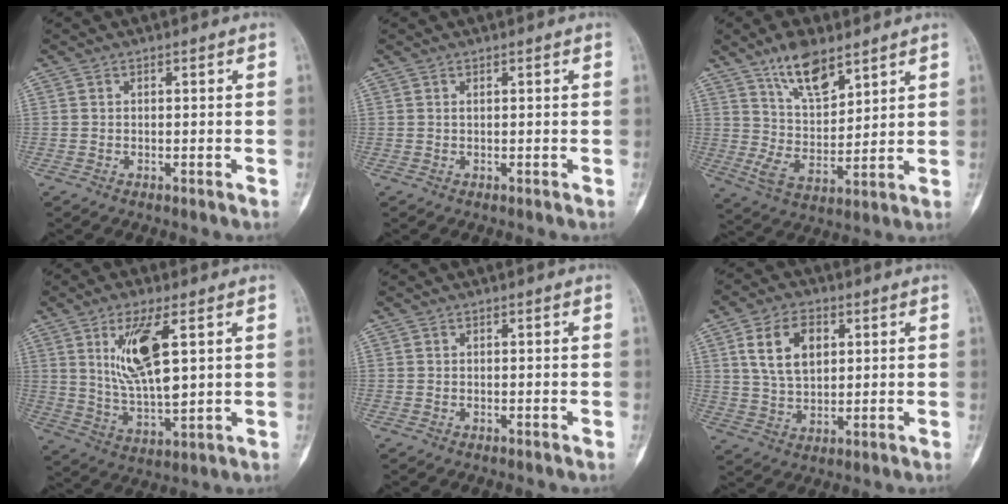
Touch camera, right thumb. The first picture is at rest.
{"total": 0.0}
{"total": 11.1, "force": [7.3, 4.4, 7.1], "torque": [-0.112, -0.046, 0.141]}
{"total": 13.1, "force": [4.2, 4.4, 11.6], "torque": [-0.214, -0.025, 0.089]}
{"total": 0.0}
{"total": 10.3, "force": [3.4, 6.4, 7.2], "torque": [-0.119, -0.006, 0.067]}